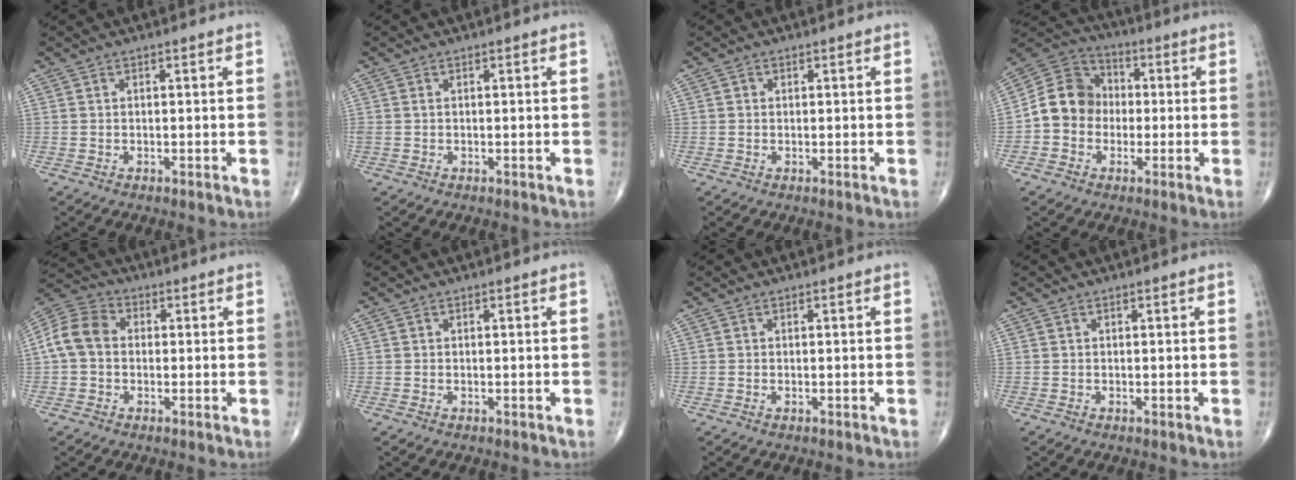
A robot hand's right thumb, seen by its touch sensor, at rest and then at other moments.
{"total": 0.6, "force": [0.1, 0.4, 0.4], "torque": [-0.010, 0.004, 0.005]}
{"total": 0.7, "force": [0.1, 0.6, 0.2], "torque": [0.001, 0.001, 0.001]}
{"total": 10.5, "force": [-1.2, 9.3, 4.8], "torque": [-0.066, 0.037, -0.035]}
{"total": 8.7, "force": [0.1, 6.8, 5.5], "torque": [-0.104, 0.029, -0.009]}
{"total": 0.0}
{"total": 0.0}
{"total": 0.0}